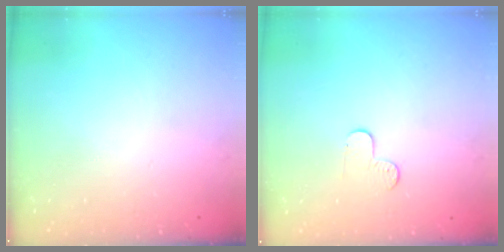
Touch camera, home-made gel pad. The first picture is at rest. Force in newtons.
{"total": 5.9, "press": 5.9, "slide": 0.5}